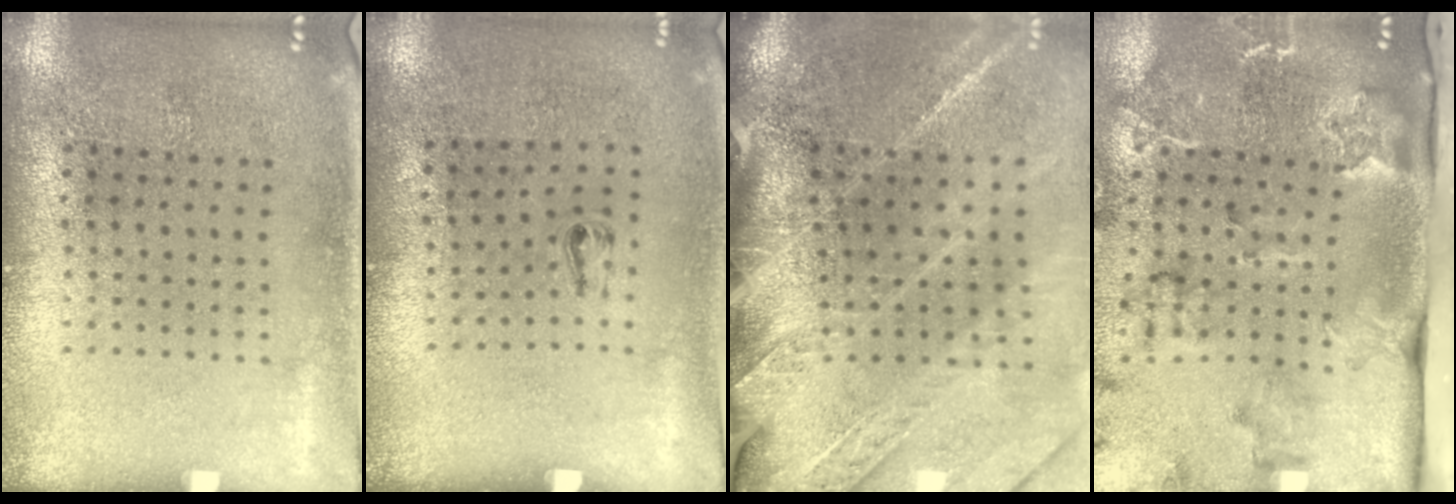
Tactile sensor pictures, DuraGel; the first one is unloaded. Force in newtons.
{"total": 0.5, "press": 0.2, "slide": 0.5}
{"total": 3.7, "press": 3.2, "slide": 1.9}
{"total": 2.6, "press": 2.4, "slide": 1.1}